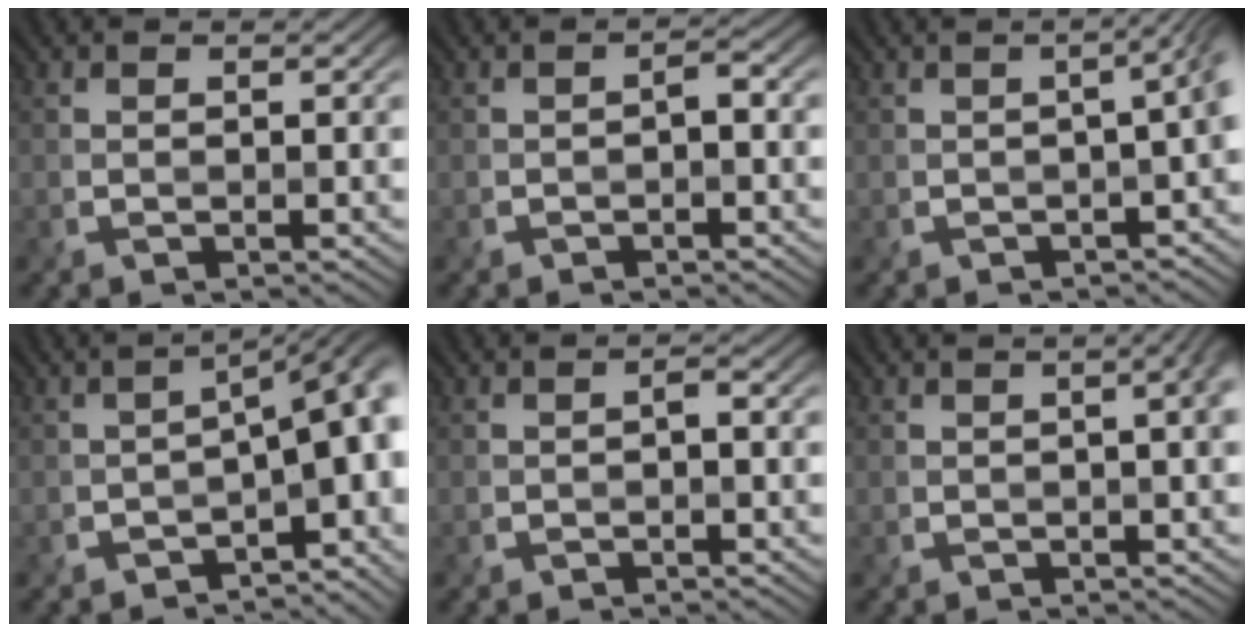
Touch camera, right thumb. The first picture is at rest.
{"total": 1.5, "force": [-0.8, 0.5, 1.2], "torque": [-0.019, 0.004, -0.018]}
{"total": 5.0, "force": [-1.4, 1.7, 4.5], "torque": [-0.040, -0.003, -0.016]}
{"total": 11.2, "force": [-4.4, 5.0, 9.0], "torque": [-0.090, -0.026, -0.040]}
{"total": 1.2, "force": [-0.5, 0.4, 1.0], "torque": [-0.018, 0.003, -0.011]}
{"total": 3.4, "force": [0.2, 0.9, 3.3], "torque": [-0.034, 0.014, 0.001]}